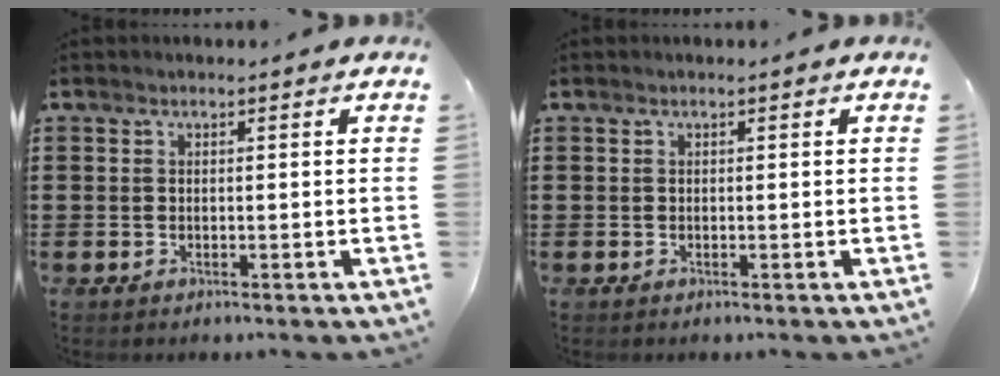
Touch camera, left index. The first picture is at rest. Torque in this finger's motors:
{"motor_torque": [0.29, 0.23, 0.03, 0.00]}